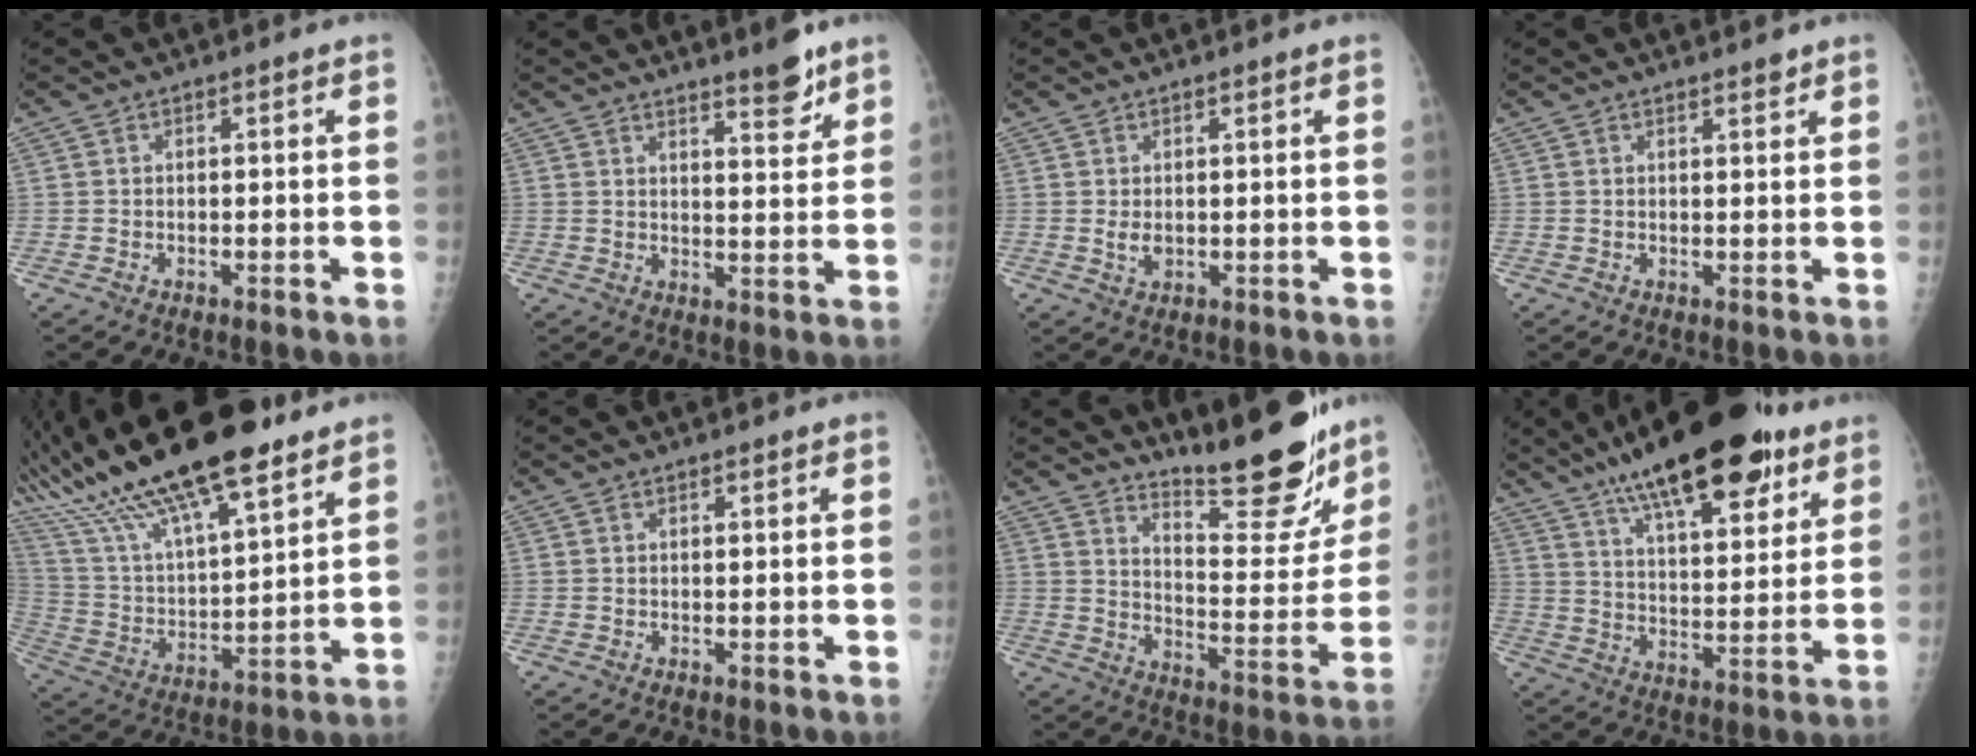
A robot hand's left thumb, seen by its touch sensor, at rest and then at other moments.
{"total": 6.2, "force": [4.8, 1.1, 3.7], "torque": [-0.040, -0.039, 0.070]}
{"total": 2.5, "force": [0.7, 1.3, 2.0], "torque": [-0.029, -0.009, 0.018]}
{"total": 1.5, "force": [1.3, 0.2, 0.8], "torque": [-0.008, -0.010, 0.020]}
{"total": 27.0, "force": [18.3, 7.8, 18.2], "torque": [-0.323, -0.025, 0.321]}
{"total": 0.9, "force": [0.7, 0.1, 0.5], "torque": [-0.006, -0.003, 0.012]}
{"total": 19.7, "force": [16.5, 4.2, 9.8], "torque": [-0.103, -0.130, 0.239]}
{"total": 25.4, "force": [16.4, 8.6, 17.3], "torque": [-0.246, -0.039, 0.257]}